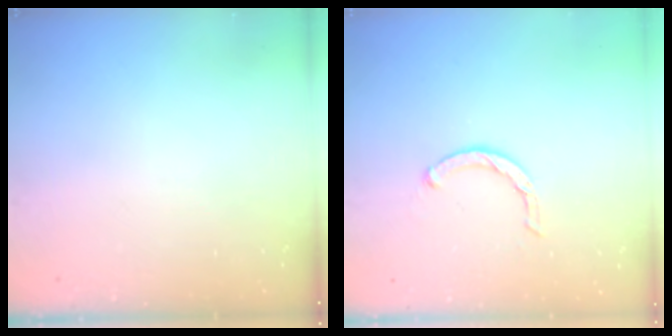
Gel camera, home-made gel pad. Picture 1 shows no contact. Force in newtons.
{"total": 3.3, "press": 3.3, "slide": 0.3}